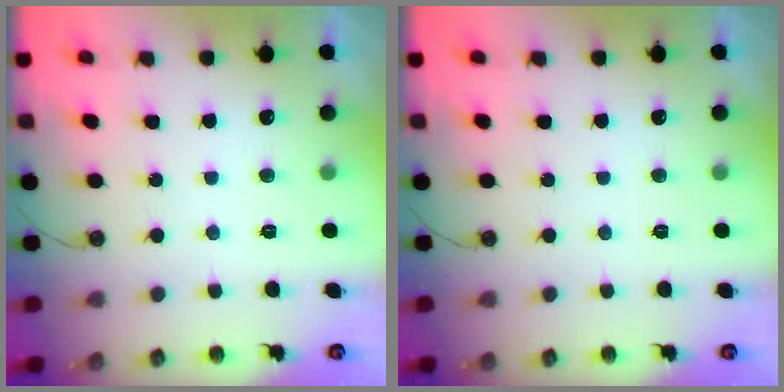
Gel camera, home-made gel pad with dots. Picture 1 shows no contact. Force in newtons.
{"total": 0.0}